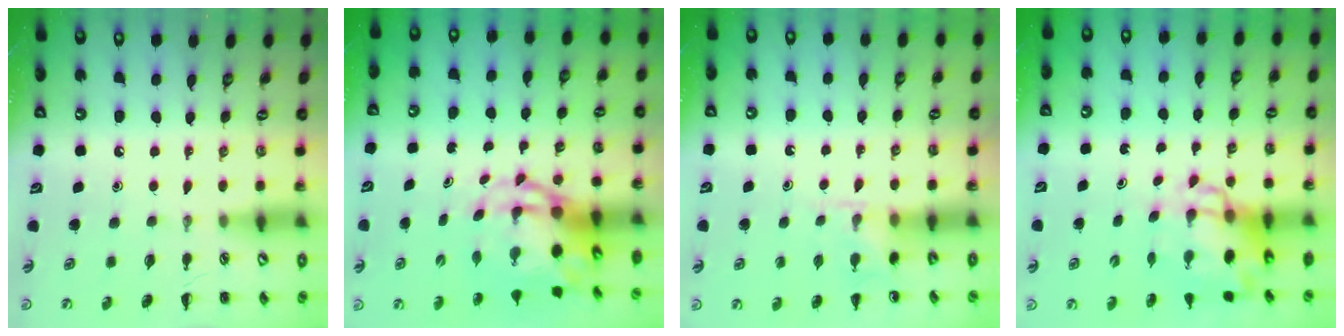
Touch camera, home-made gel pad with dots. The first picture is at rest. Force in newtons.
{"total": 6.3, "press": 6.1, "slide": 1.7}
{"total": 4.8, "press": 4.6, "slide": 1.4}
{"total": 7.4, "press": 7.1, "slide": 2.0}